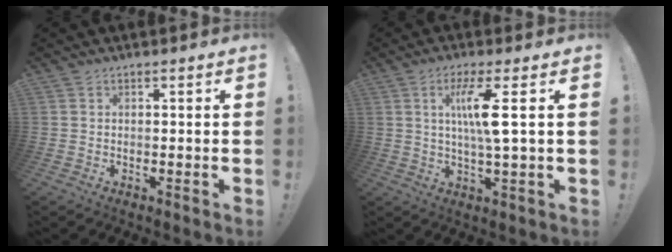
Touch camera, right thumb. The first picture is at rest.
{"total": 9.8, "force": [2.2, 0.7, 9.5], "torque": [-0.188, 0.001, 0.030]}